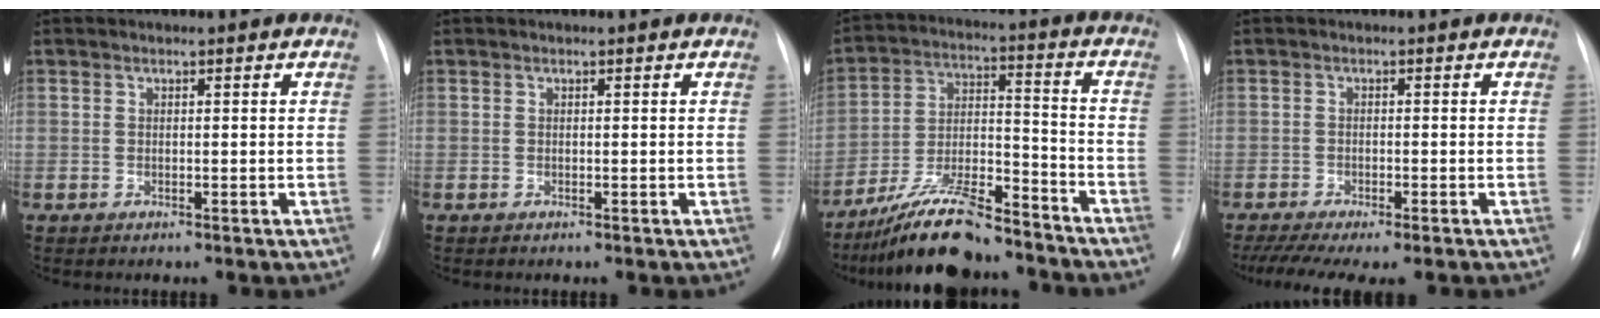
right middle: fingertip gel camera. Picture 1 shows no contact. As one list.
[{"total": 0.0}, {"total": 13.9, "force": [-12.0, 2.8, 6.6], "torque": [-0.122, 0.010, -0.214]}, {"total": 9.9, "force": [-7.7, 2.3, 5.8], "torque": [-0.098, -0.003, -0.116]}]